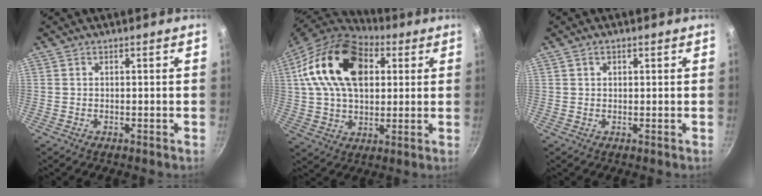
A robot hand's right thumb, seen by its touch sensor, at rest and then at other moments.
{"total": 21.4, "force": [5.8, 13.8, 15.2], "torque": [-0.250, 0.004, 0.091]}
{"total": 1.4, "force": [0.7, 0.9, 0.8], "torque": [-0.010, 0.000, 0.013]}